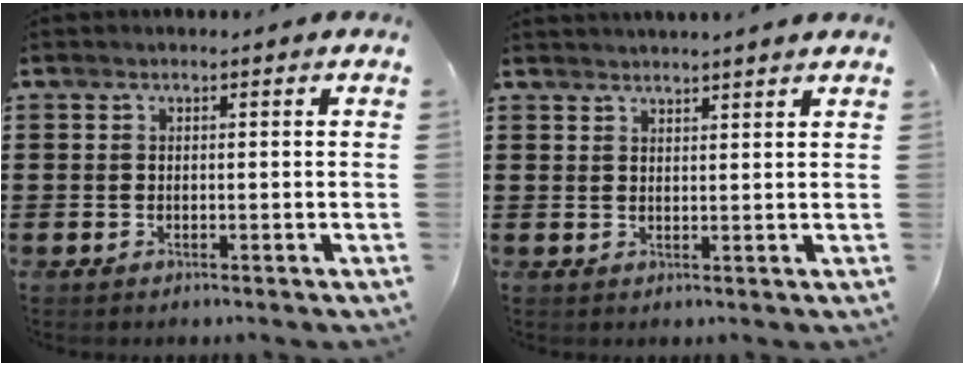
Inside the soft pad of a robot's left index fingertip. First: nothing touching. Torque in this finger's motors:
{"motor_torque": [1.06, -1.08, 0.17, -0.01]}